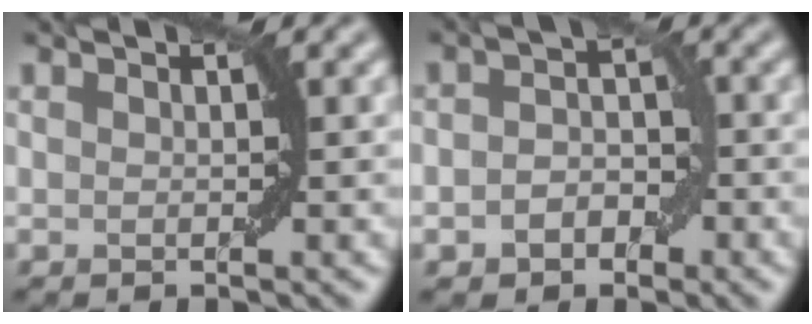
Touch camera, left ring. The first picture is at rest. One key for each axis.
{"total": 3.0, "fx": -1.2, "fy": 2.2, "fz": 1.7, "tx": -0.021, "ty": 0.003, "tz": -0.022}